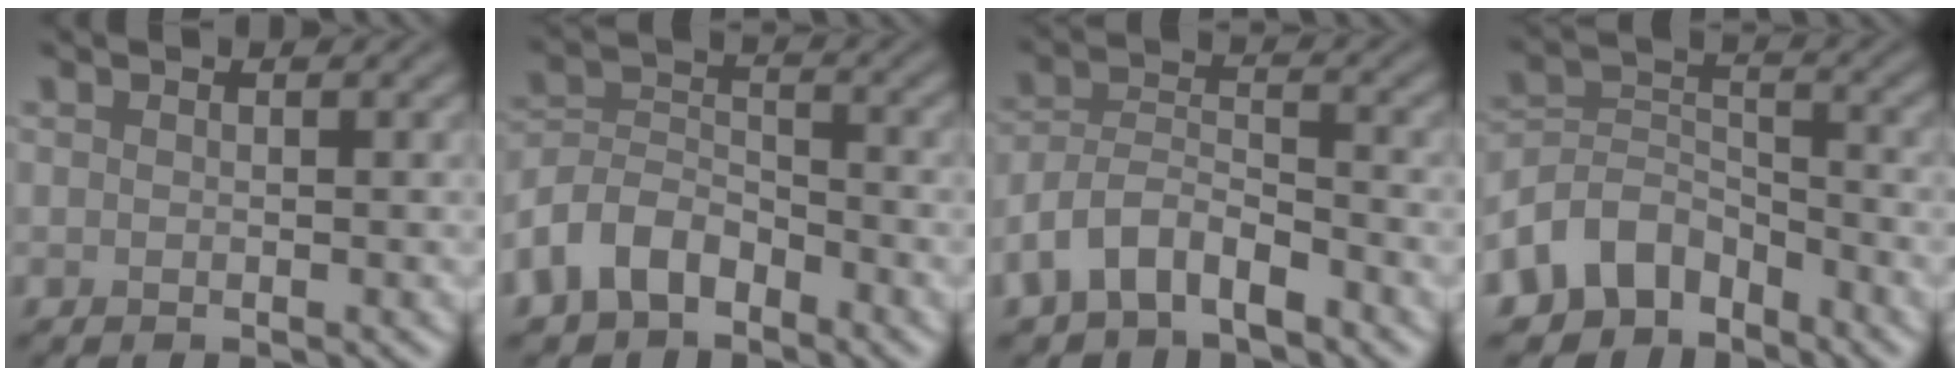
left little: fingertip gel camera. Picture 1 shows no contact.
{"total": 5.2, "force": [-3.2, 3.2, 2.5], "torque": [-0.052, 0.003, -0.076]}
{"total": 5.1, "force": [-3.4, 2.5, 2.8], "torque": [-0.053, 0.002, -0.075]}
{"total": 6.2, "force": [-4.4, 4.0, 2.0], "torque": [-0.022, -0.002, -0.097]}